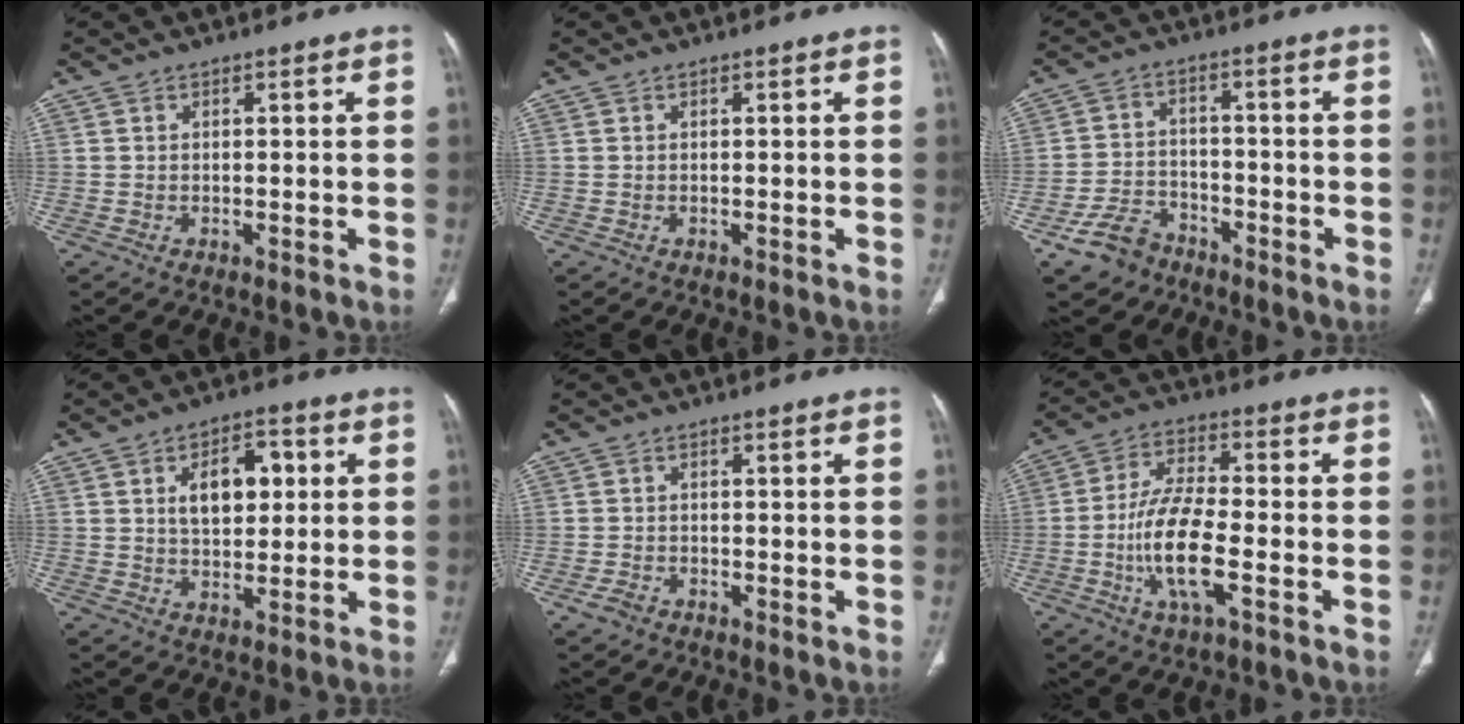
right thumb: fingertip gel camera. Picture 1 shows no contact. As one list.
[{"total": 0.0}, {"total": 7.4, "force": [-5.0, 4.9, 2.3], "torque": [-0.034, 0.026, -0.091]}, {"total": 9.4, "force": [2.2, 5.6, 7.3], "torque": [-0.086, 0.005, 0.035]}, {"total": 2.1, "force": [-1.3, 1.3, 1.0], "torque": [-0.020, 0.003, -0.023]}, {"total": 12.1, "force": [-3.4, 3.9, 10.9], "torque": [-0.221, 0.014, -0.068]}]